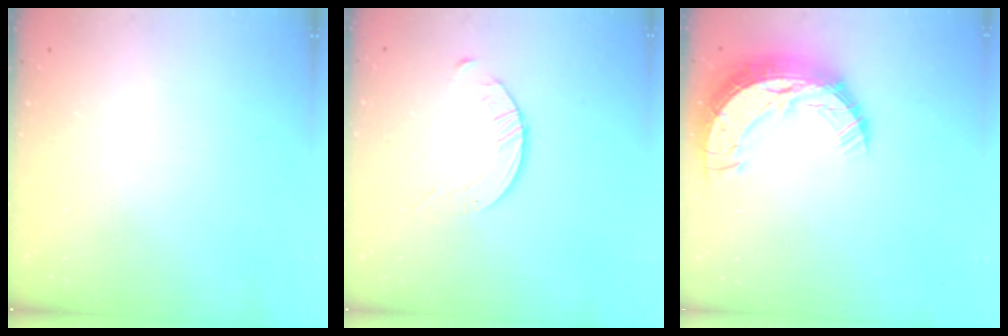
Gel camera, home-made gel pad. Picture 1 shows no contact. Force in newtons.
{"total": 3.5, "press": 3.5, "slide": 0.5}
{"total": 13.5, "press": 13.4, "slide": 1.2}